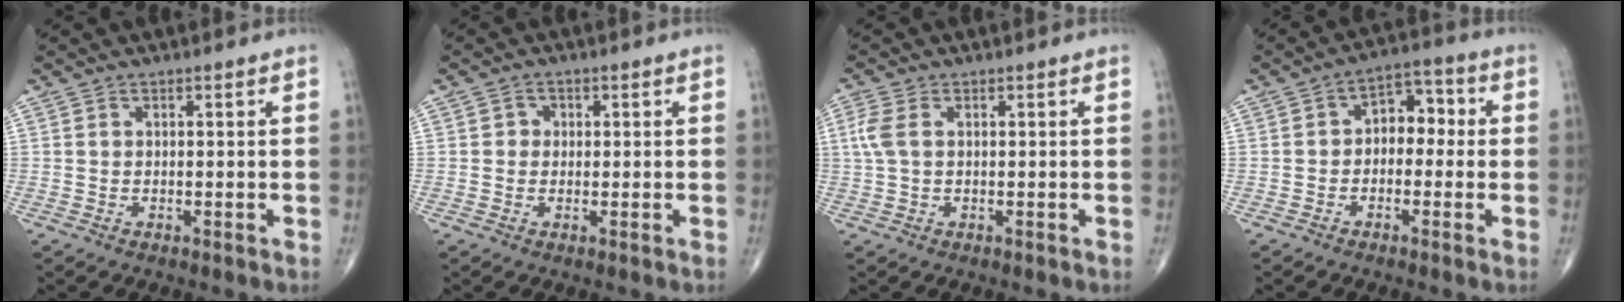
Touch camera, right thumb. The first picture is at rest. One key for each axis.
{"total": 1.8, "fx": 0.2, "fy": 1.7, "fz": 0.6, "tx": 0.004, "ty": 0.003, "tz": -0.001}
{"total": 3.7, "fx": 0.7, "fy": 2.1, "fz": 2.9, "tx": -0.093, "ty": 0.013, "tz": 0.014}
{"total": 6.7, "fx": -0.2, "fy": 4.6, "fz": 4.8, "tx": -0.036, "ty": 0.029, "tz": -0.018}